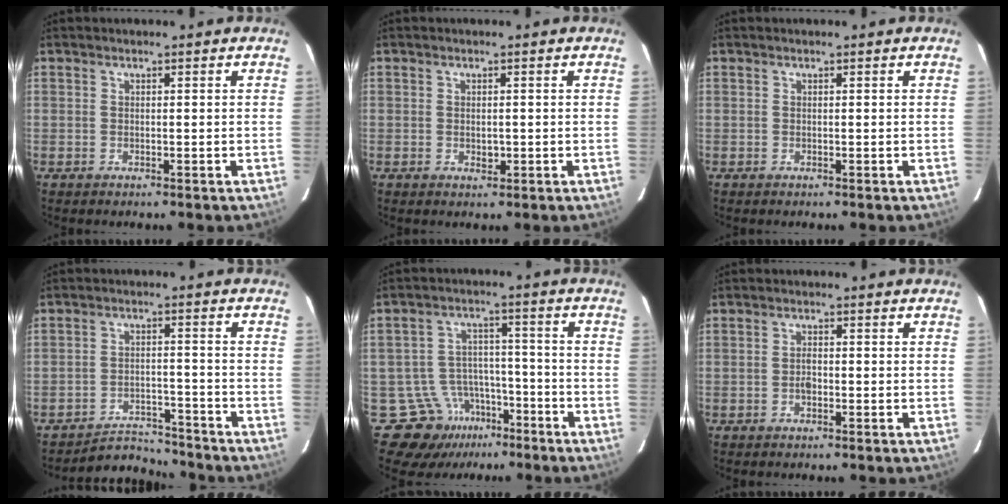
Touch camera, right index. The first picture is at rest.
{"total": 1.4, "force": [-0.2, 0.8, 1.1], "torque": [-0.020, -0.001, 0.001]}
{"total": 0.0}
{"total": 6.0, "force": [-5.8, 1.2, -1.0], "torque": [0.017, 0.015, -0.092]}
{"total": 11.0, "force": [-7.0, 8.4, 1.4], "torque": [-0.031, 0.055, -0.099]}
{"total": 1.5, "force": [-0.5, 0.6, 1.3], "torque": [-0.026, 0.003, -0.009]}